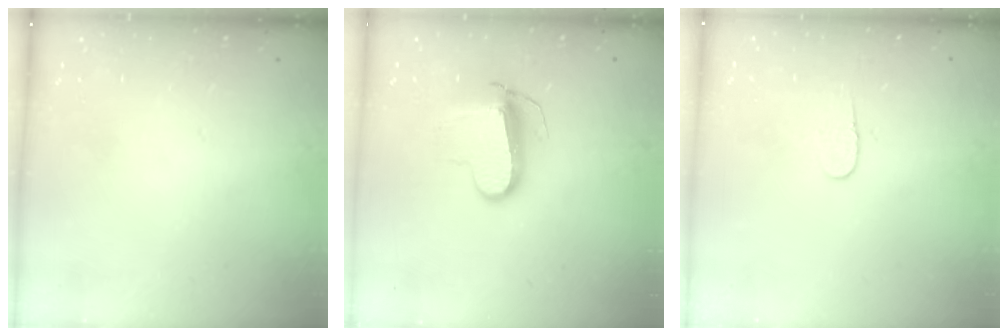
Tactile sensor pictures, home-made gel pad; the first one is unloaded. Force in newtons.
{"total": 10.3, "press": 10.3, "slide": 0.5}
{"total": 4.1, "press": 4.1, "slide": 0.4}